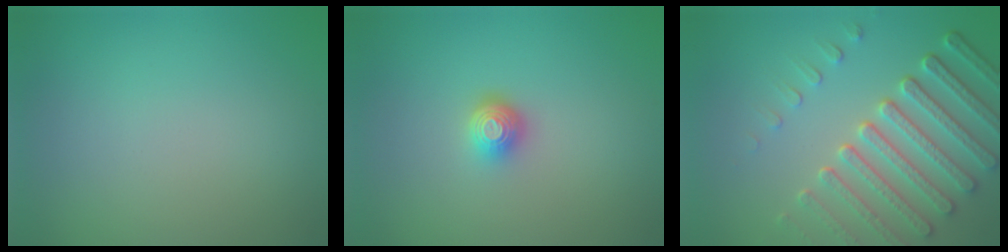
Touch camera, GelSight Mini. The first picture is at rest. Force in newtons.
{"total": 1.9, "press": 1.4, "slide": 1.2}
{"total": 6.8, "press": 5.3, "slide": 4.2}